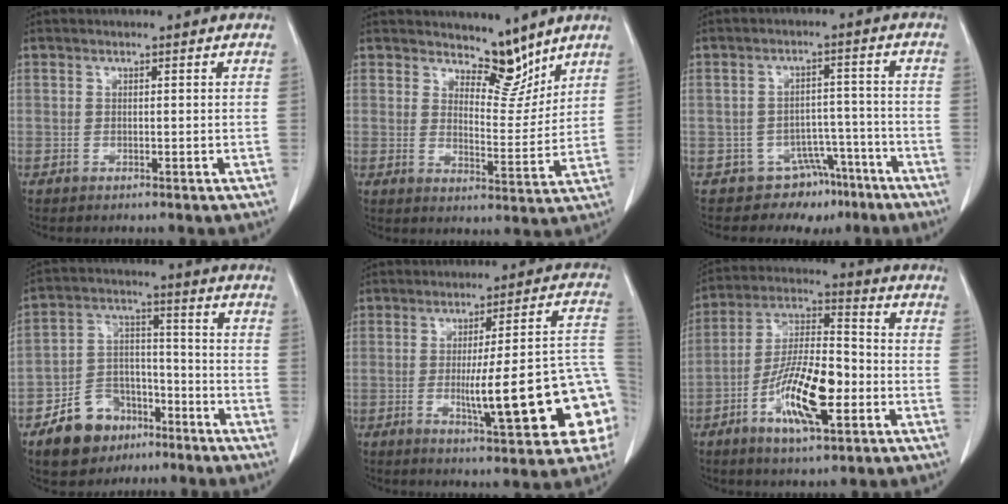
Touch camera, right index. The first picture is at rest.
{"total": 6.5, "force": [5.7, 2.4, 2.2], "torque": [-0.022, -0.013, 0.096]}
{"total": 7.2, "force": [-5.4, 4.8, 0.1], "torque": [0.020, 0.053, -0.072]}
{"total": 10.5, "force": [-6.5, 7.2, 4.1], "torque": [-0.078, 0.022, -0.109]}
{"total": 18.2, "force": [-4.1, 2.1, 17.7], "torque": [-0.158, 0.027, -0.044]}
{"total": 14.0, "force": [-4.9, 3.8, 12.6], "torque": [-0.243, -0.001, -0.088]}